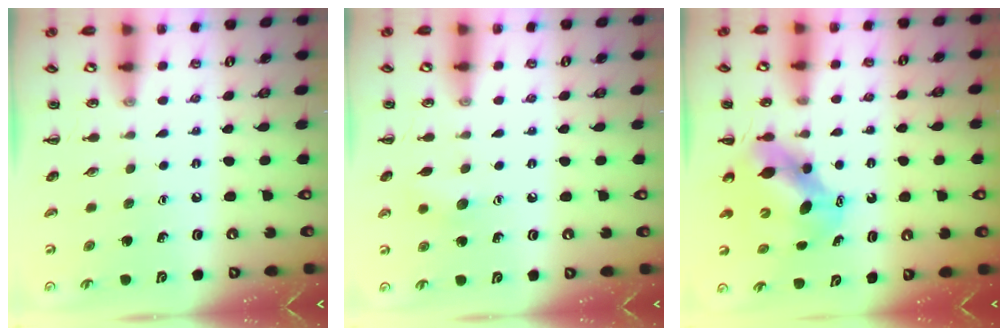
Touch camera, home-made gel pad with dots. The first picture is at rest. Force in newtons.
{"total": 6.1, "press": 6.0, "slide": 1.3}
{"total": 6.7, "press": 6.5, "slide": 1.3}